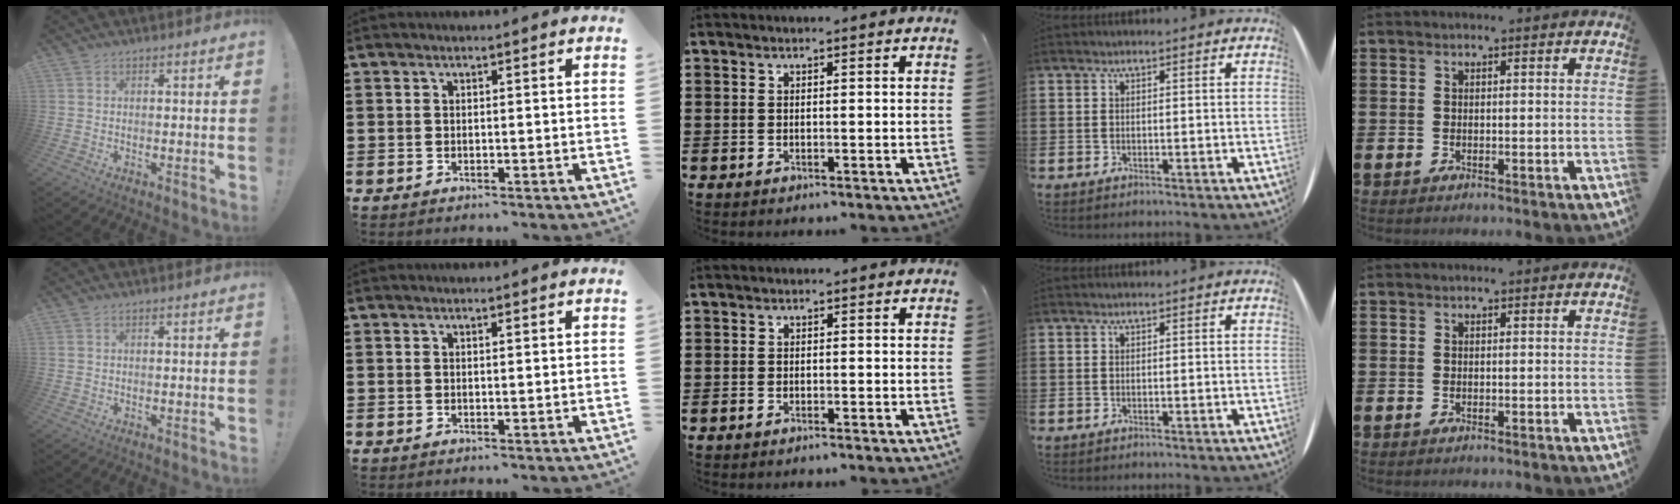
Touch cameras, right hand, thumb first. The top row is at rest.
{"thumb": {"total": 0.7, "force": [0.4, 0.5, 0.4], "torque": [-0.008, 0.003, 0.007]}, "index": {"total": 0.7, "force": [0.2, 0.1, 0.6], "torque": [-0.014, -0.001, 0.005]}, "middle": {"total": 0.7, "force": [-0.6, 0.1, 0.3], "torque": [-0.009, -0.004, -0.011]}}